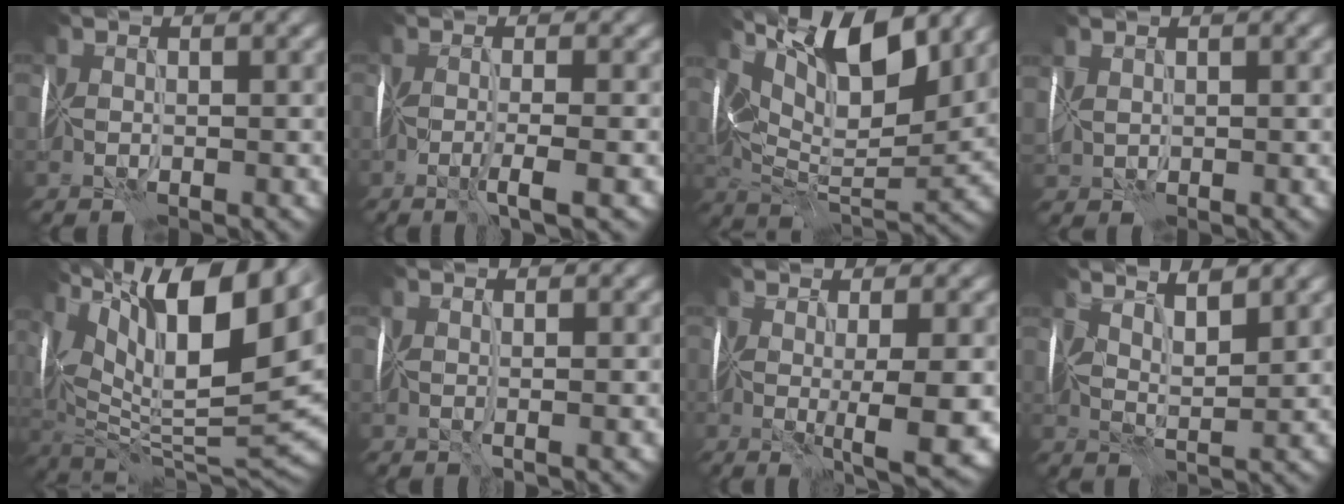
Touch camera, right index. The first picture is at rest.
{"total": 2.7, "force": [-0.7, 0.4, 2.6], "torque": [-0.043, 0.004, -0.019]}
{"total": 11.7, "force": [6.4, 4.8, 8.6], "torque": [-0.138, 0.011, 0.111]}
{"total": 2.2, "force": [0.3, 1.6, 1.4], "torque": [-0.018, 0.005, 0.016]}
{"total": 16.5, "force": [9.0, 5.4, 12.8], "torque": [-0.230, 0.035, 0.164]}
{"total": 1.2, "force": [0.3, 0.2, 1.2], "torque": [-0.015, -0.002, 0.008]}
{"total": 6.9, "force": [-0.4, 1.7, 6.7], "torque": [-0.093, -0.006, 0.003]}
{"total": 3.7, "force": [3.1, 0.8, 1.9], "torque": [-0.029, 0.015, 0.045]}